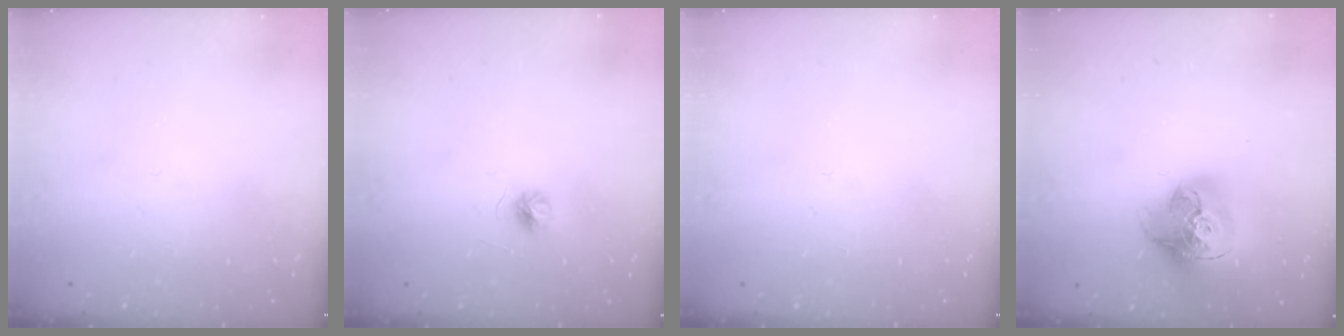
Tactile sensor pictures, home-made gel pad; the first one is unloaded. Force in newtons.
{"total": 4.5, "press": 4.5, "slide": 0.4}
{"total": 0.0}
{"total": 17.5, "press": 17.4, "slide": 2.0}